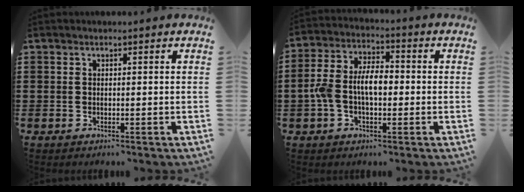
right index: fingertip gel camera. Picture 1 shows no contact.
{"total": 7.0, "force": [-1.1, 3.7, 5.9], "torque": [-0.133, 0.003, -0.028]}